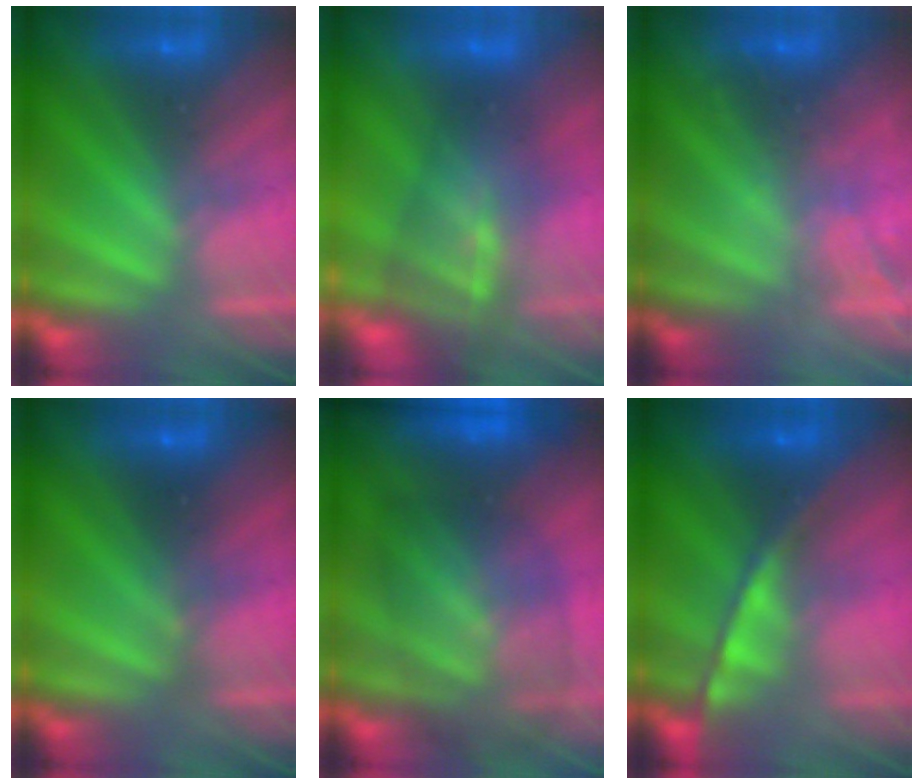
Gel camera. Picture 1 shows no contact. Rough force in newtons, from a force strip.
{"total": 11.3}
{"total": 2.3}
{"total": 2.3}
{"total": 11.3}
{"total": 9.0}